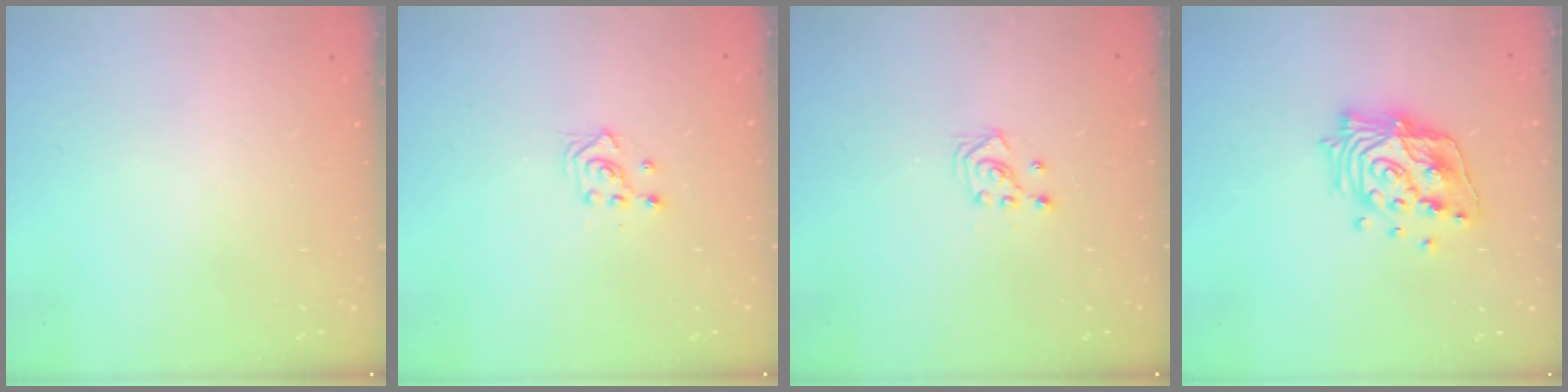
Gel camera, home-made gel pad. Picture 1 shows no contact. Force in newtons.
{"total": 2.3, "press": 2.3, "slide": 0.3}
{"total": 3.0, "press": 2.8, "slide": 1.0}
{"total": 17.5, "press": 17.2, "slide": 2.8}